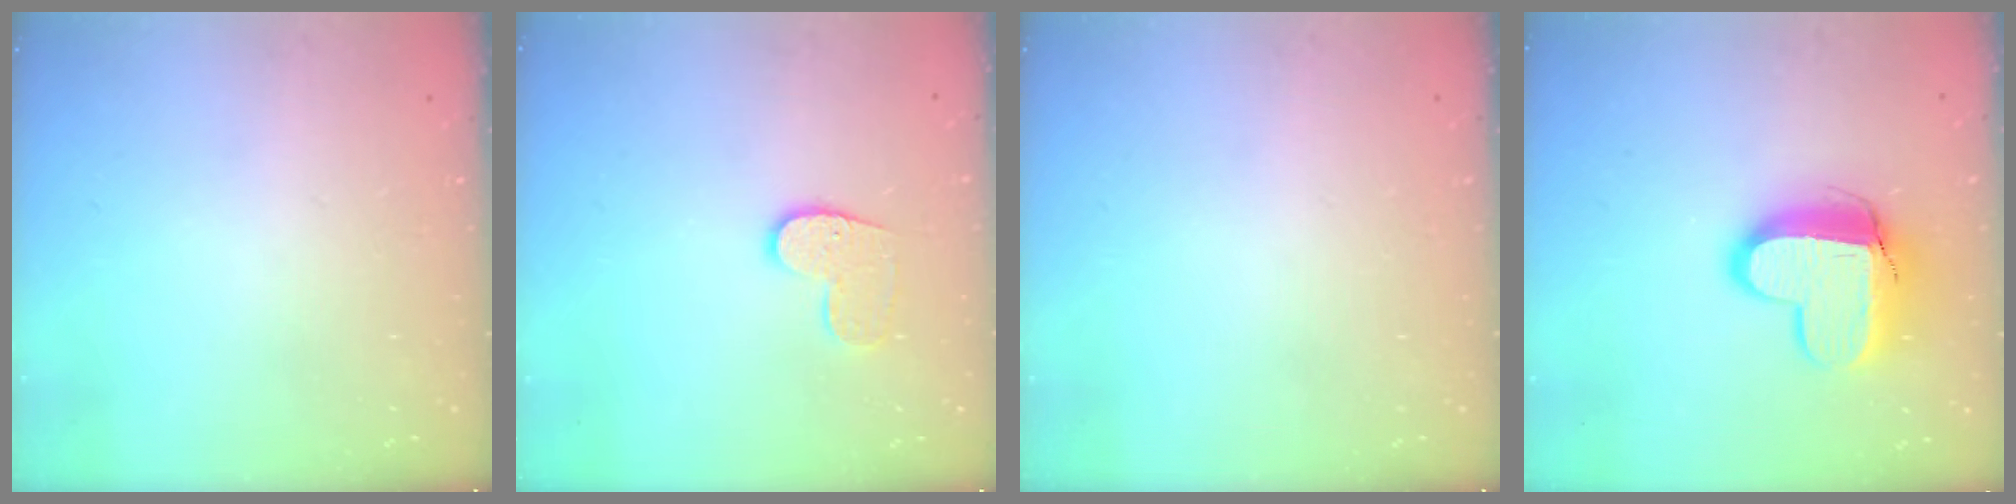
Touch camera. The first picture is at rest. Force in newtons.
{"total": 8.2, "press": 8.2, "slide": 0.2}
{"total": 0.0}
{"total": 12.3, "press": 12.2, "slide": 1.3}